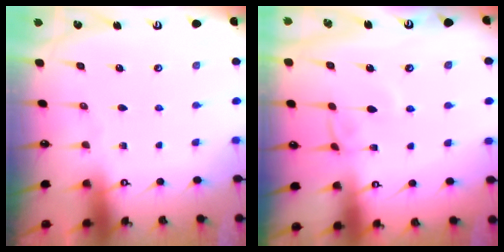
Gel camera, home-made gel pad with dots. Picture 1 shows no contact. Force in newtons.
{"total": 2.7, "press": 2.7, "slide": 0.2}